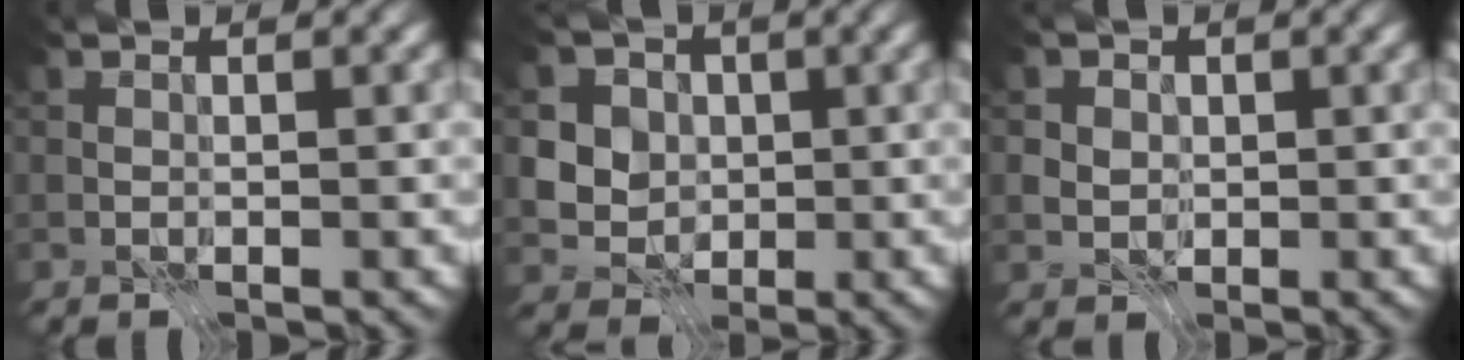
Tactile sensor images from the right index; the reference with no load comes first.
{"total": 5.3, "force": [0.9, 4.8, 2.2], "torque": [-0.039, 0.004, 0.008]}
{"total": 2.5, "force": [0.5, 2.3, 1.0], "torque": [-0.023, 0.006, 0.007]}